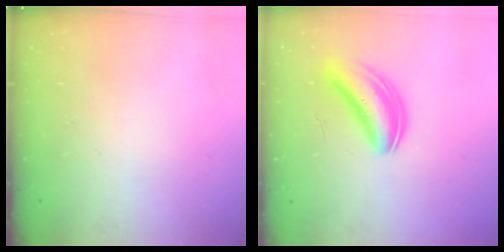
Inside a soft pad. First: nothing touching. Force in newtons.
{"total": 6.4, "press": 6.1, "slide": 2.0}